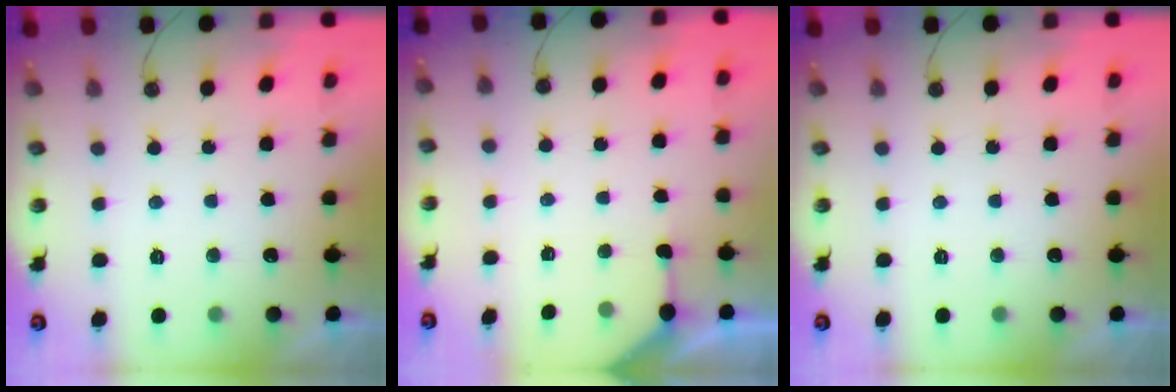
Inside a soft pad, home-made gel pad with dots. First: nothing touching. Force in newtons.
{"total": 2.7, "press": 2.7, "slide": 0.4}
{"total": 0.0}